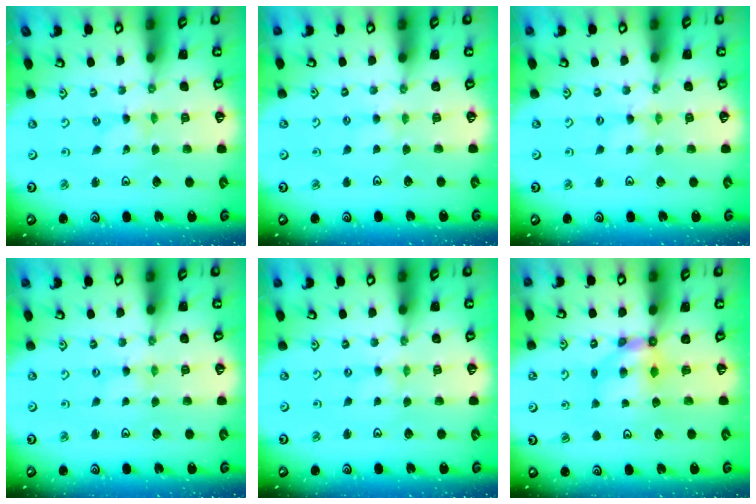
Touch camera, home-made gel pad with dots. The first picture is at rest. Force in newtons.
{"total": 2.2, "press": 2.2, "slide": 0.4}
{"total": 2.4, "press": 2.3, "slide": 0.4}
{"total": 1.2, "press": 1.1, "slide": 0.2}
{"total": 1.1, "press": 1.0, "slide": 0.4}
{"total": 5.3, "press": 5.3, "slide": 0.2}